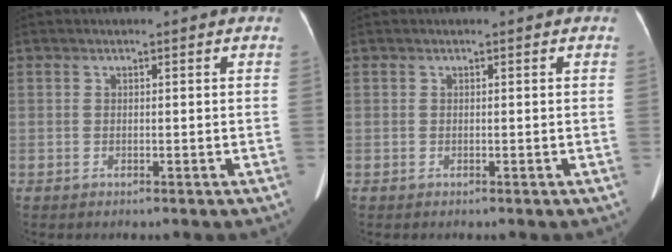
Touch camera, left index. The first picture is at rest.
{"total": 0.0}